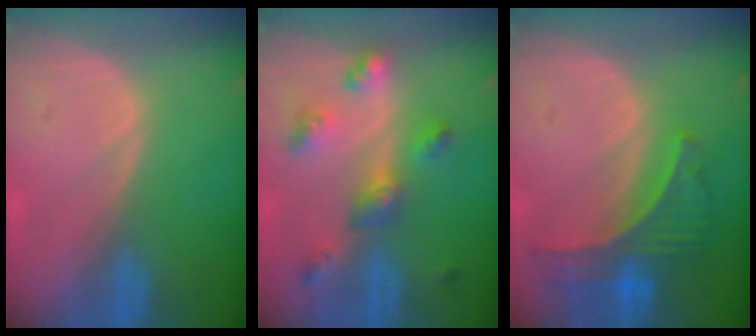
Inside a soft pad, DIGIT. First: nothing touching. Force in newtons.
{"total": 6.7, "press": 5.9, "slide": 3.3}
{"total": 7.4, "press": 6.5, "slide": 3.5}